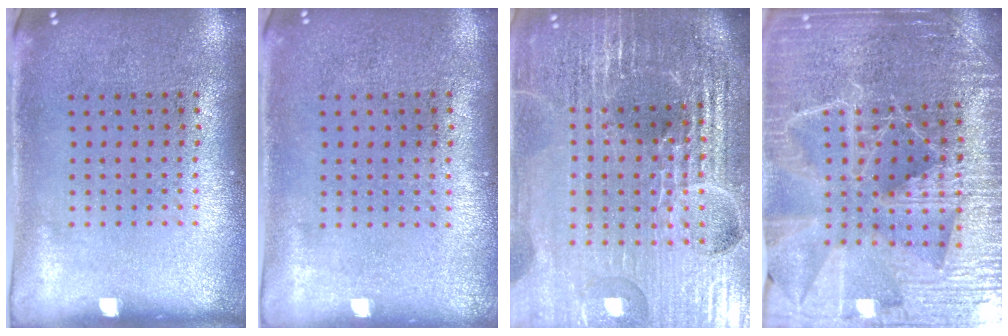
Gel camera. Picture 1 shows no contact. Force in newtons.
{"total": 0.0}
{"total": 6.7, "press": 5.9, "slide": 3.3}
{"total": 5.1, "press": 4.6, "slide": 2.1}